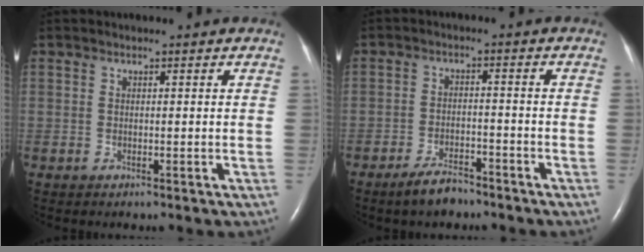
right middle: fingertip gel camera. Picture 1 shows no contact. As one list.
[{"total": 4.6, "force": [-3.8, 1.4, 2.2], "torque": [-0.051, -0.002, -0.065]}]